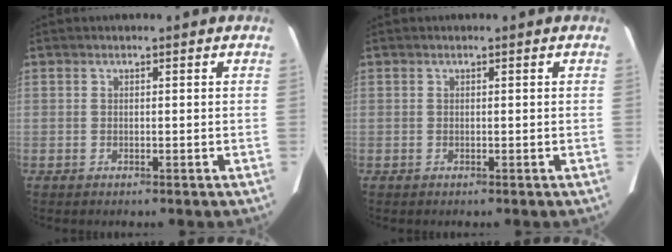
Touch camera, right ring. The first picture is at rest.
{"total": 0.0}